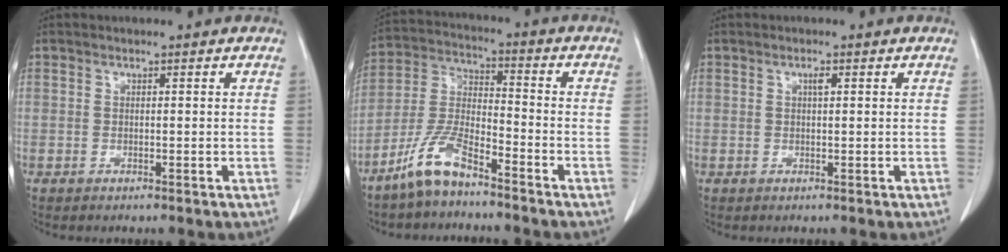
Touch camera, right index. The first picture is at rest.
{"total": 8.8, "force": [-6.6, 1.9, 5.5], "torque": [-0.130, -0.009, -0.134]}
{"total": 1.0, "force": [0.3, 0.2, 0.9], "torque": [-0.017, 0.002, 0.005]}